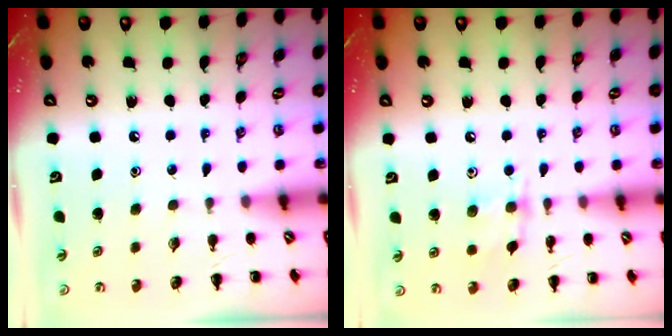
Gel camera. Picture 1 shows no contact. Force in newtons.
{"total": 7.6, "press": 7.6, "slide": 0.6}